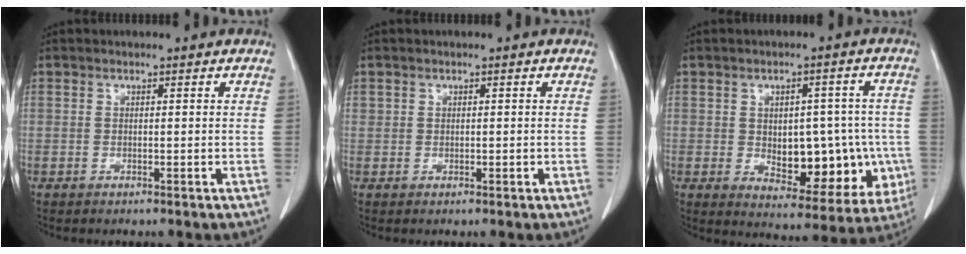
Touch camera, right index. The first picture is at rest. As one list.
[{"total": 0.6, "force": [0.0, 0.6, 0.3], "torque": [-0.008, 0.006, 0.004]}, {"total": 14.5, "force": [-2.2, 7.9, 12.0], "torque": [-0.151, 0.014, -0.006]}]